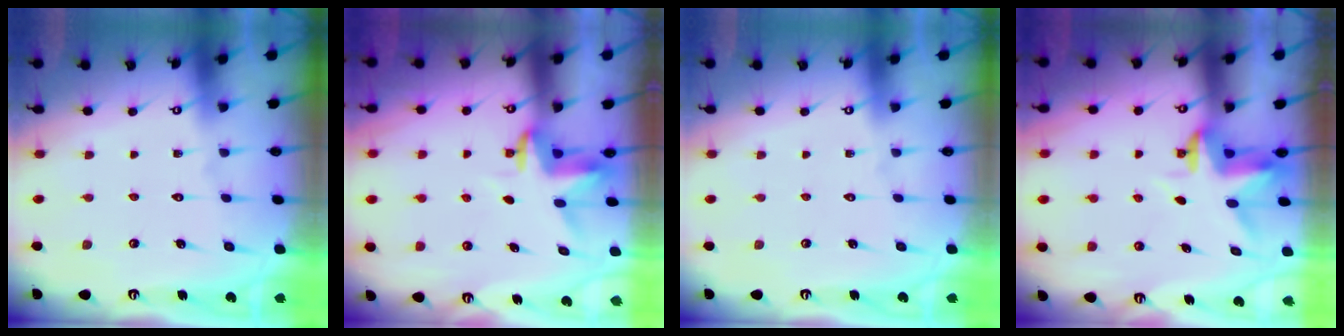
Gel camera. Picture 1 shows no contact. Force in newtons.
{"total": 3.5, "press": 3.5, "slide": 0.2}
{"total": 0.0}
{"total": 3.2, "press": 3.2, "slide": 0.3}